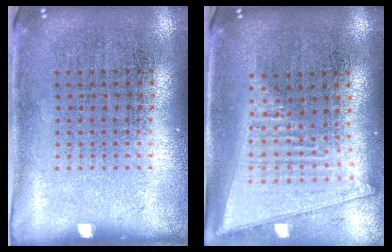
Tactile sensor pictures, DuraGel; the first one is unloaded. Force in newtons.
{"total": 2.0, "press": 1.7, "slide": 1.0}